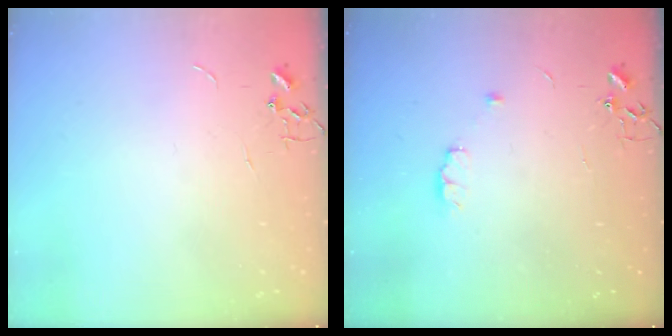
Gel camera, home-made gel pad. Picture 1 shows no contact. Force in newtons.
{"total": 6.0, "press": 6.0, "slide": 0.9}